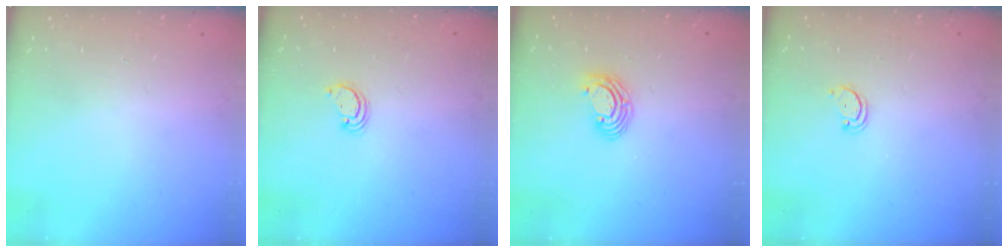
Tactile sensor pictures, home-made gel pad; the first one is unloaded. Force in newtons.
{"total": 2.6, "press": 2.6, "slide": 0.2}
{"total": 6.0, "press": 6.0, "slide": 0.4}
{"total": 2.2, "press": 2.1, "slide": 0.4}